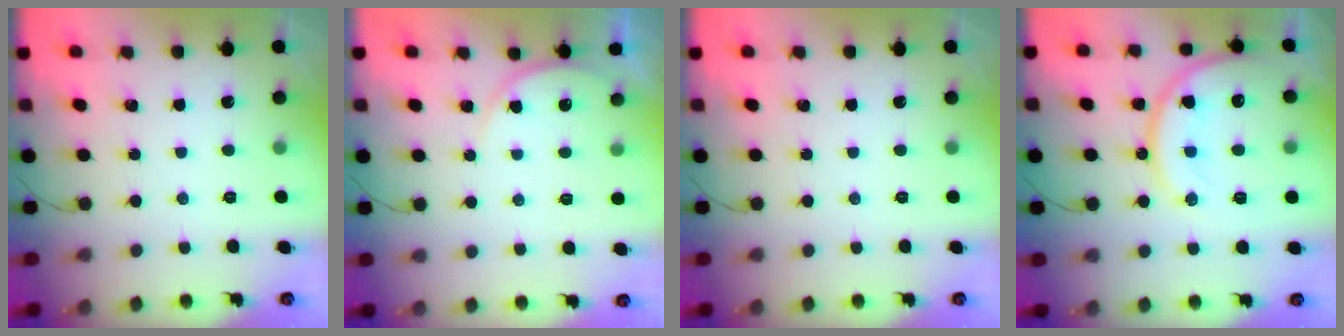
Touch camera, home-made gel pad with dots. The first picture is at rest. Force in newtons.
{"total": 4.7, "press": 4.6, "slide": 0.6}
{"total": 0.0}
{"total": 17.2, "press": 17.1, "slide": 1.8}